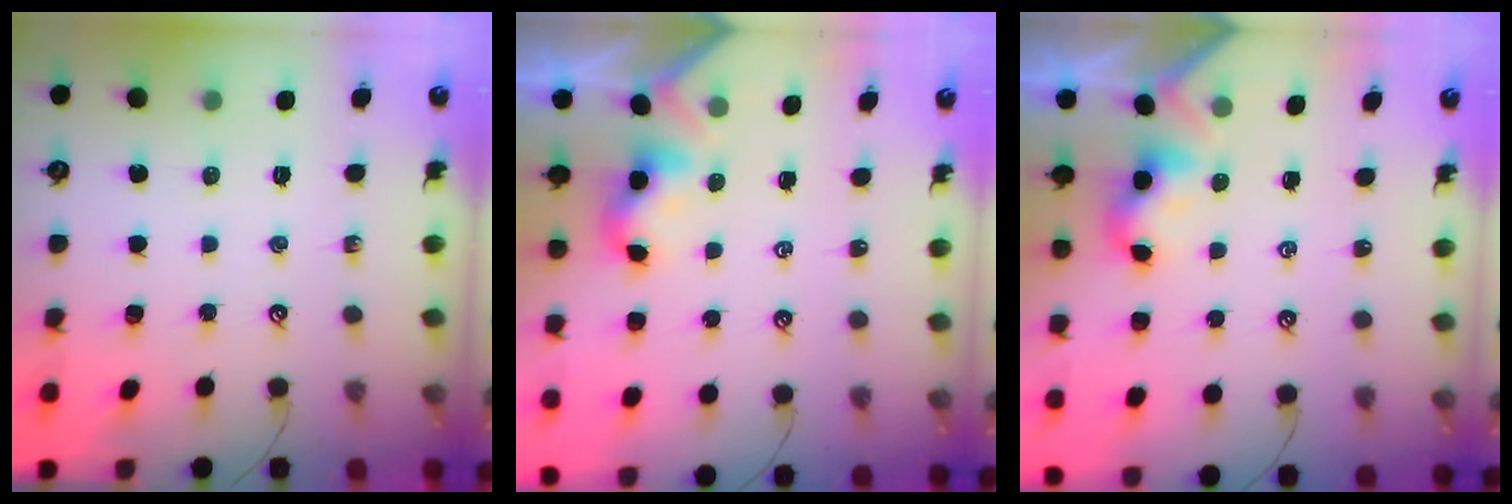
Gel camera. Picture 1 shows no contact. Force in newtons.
{"total": 2.2, "press": 2.2, "slide": 0.2}
{"total": 2.2, "press": 2.2, "slide": 0.2}